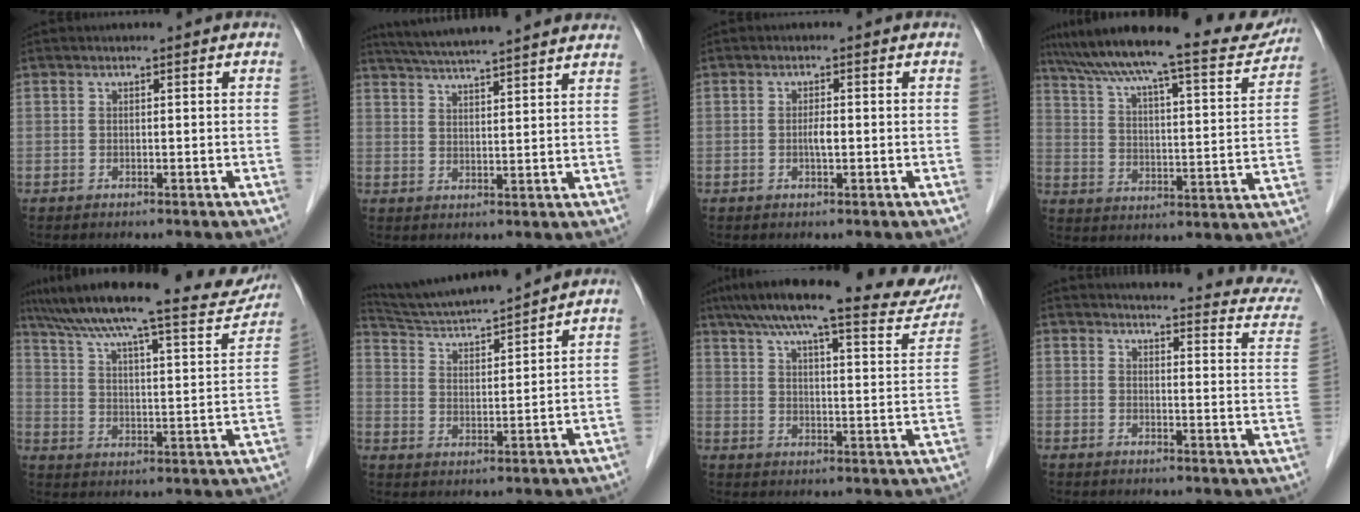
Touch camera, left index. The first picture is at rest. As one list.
[{"total": 17.9, "force": [15.9, 0.6, 8.2], "torque": [-0.136, 0.025, 0.215]}, {"total": 1.6, "force": [-0.5, 0.2, 1.5], "torque": [-0.029, -0.003, -0.010]}, {"total": 23.3, "force": [20.3, 3.0, 11.1], "torque": [-0.180, -0.018, 0.277]}, {"total": 23.7, "force": [20.5, 3.2, 11.4], "torque": [-0.186, -0.018, 0.280]}, {"total": 12.1, "force": [11.4, -0.6, 4.2], "torque": [-0.082, 0.007, 0.194]}, {"total": 20.7, "force": [17.6, 2.9, 10.5], "torque": [-0.150, -0.008, 0.225]}, {"total": 18.3, "force": [17.0, 2.6, 6.2], "torque": [-0.055, -0.059, 0.165]}]